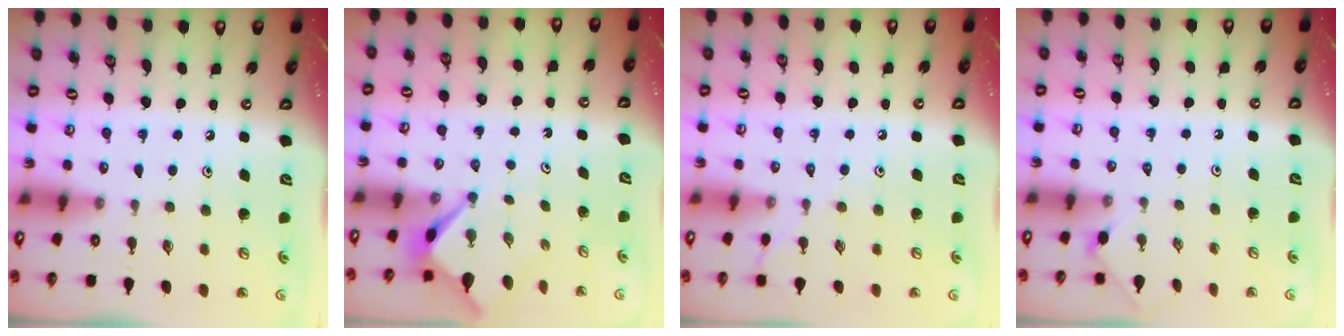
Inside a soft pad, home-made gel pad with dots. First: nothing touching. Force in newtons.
{"total": 3.2, "press": 3.2, "slide": 0.2}
{"total": 3.8, "press": 3.7, "slide": 0.5}
{"total": 1.4, "press": 1.4, "slide": 0.4}